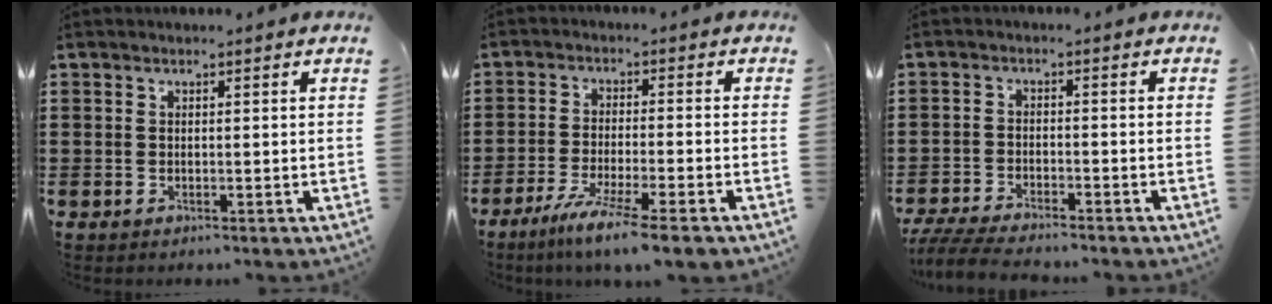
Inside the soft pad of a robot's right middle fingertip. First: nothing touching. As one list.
[{"total": 6.5, "force": [-5.3, -0.3, 3.8], "torque": [-0.071, -0.017, -0.094]}, {"total": 4.8, "force": [-4.6, 0.2, 1.3], "torque": [-0.035, -0.010, -0.091]}]